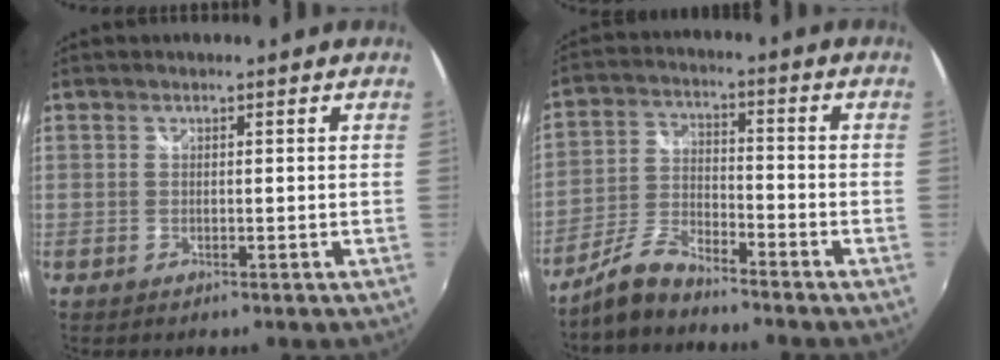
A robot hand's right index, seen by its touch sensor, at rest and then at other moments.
{"total": 7.2, "force": [-6.3, 1.5, 3.1], "torque": [-0.072, 0.010, -0.126]}